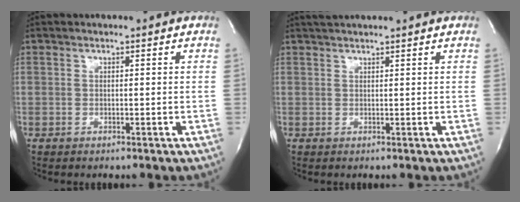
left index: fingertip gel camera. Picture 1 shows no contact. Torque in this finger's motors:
{"motor_torque": [-0.01, -0.11, 0.06, 0.02]}